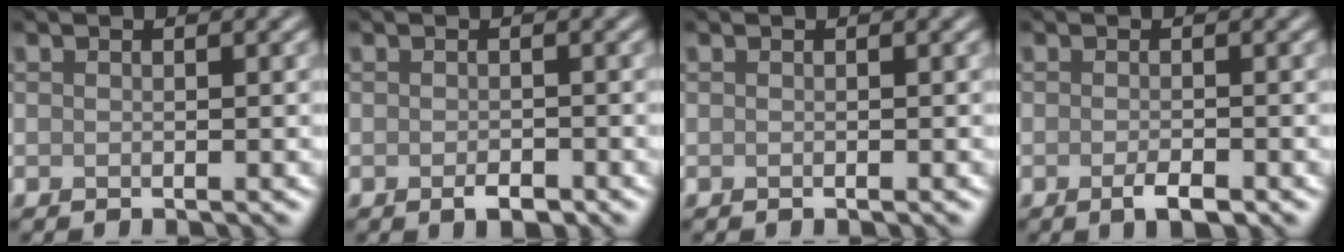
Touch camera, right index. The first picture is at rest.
{"total": 1.4, "force": [-0.8, 0.7, 0.9], "torque": [-0.016, -0.003, -0.012]}
{"total": 0.0}
{"total": 1.8, "force": [-1.0, 0.4, 1.4], "torque": [-0.024, -0.003, -0.017]}